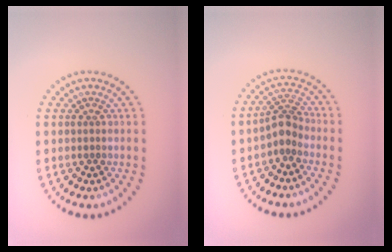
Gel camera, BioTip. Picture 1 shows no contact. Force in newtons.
{"total": 2.5, "press": 1.9, "slide": 1.6}